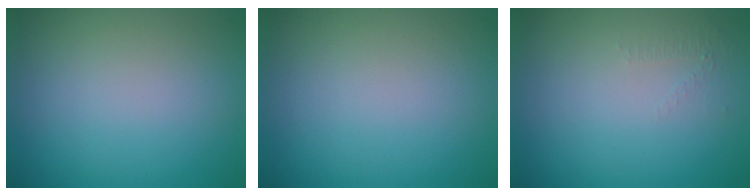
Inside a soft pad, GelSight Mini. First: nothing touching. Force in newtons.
{"total": 0.0}
{"total": 0.5, "press": 0.2, "slide": 0.5}